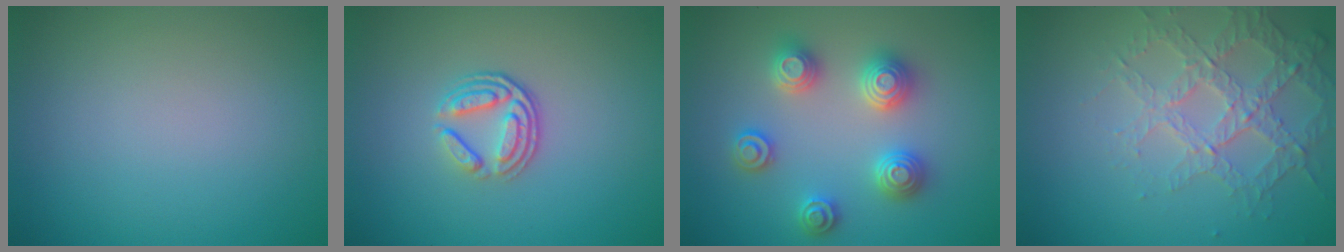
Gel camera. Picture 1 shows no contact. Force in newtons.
{"total": 3.6, "press": 2.6, "slide": 2.6}
{"total": 4.8, "press": 4.8, "slide": 0.6}
{"total": 3.7, "press": 3.4, "slide": 1.5}